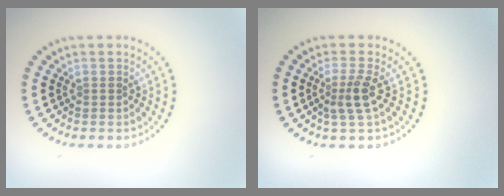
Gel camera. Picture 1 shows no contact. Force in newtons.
{"total": 2.5, "press": 1.9, "slide": 1.5}